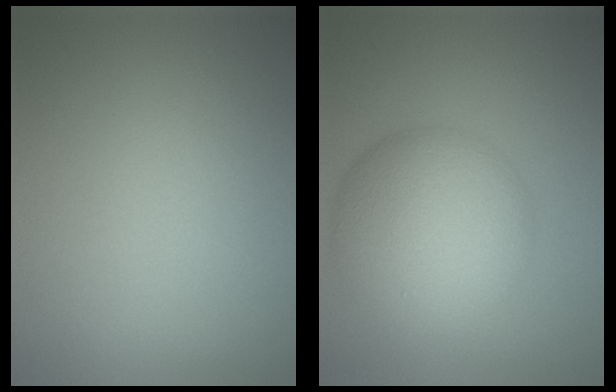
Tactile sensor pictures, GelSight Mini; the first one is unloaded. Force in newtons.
{"total": 9.0, "press": 9.0, "slide": 0.1}